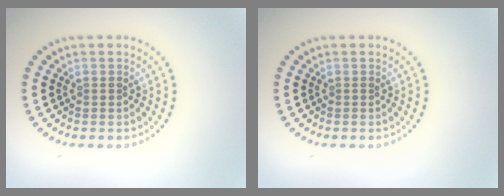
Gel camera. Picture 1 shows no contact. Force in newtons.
{"total": 0.0}